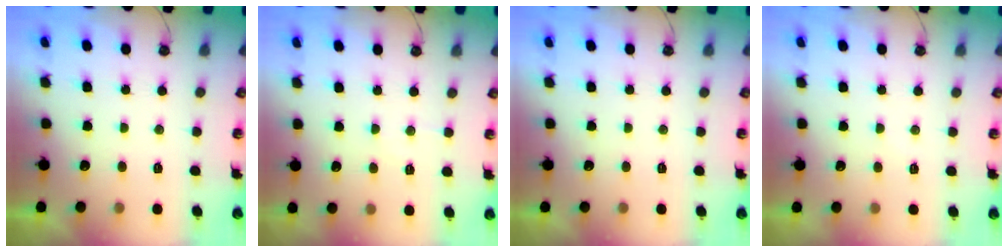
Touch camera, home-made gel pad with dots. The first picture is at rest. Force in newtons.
{"total": 3.4, "press": 3.4, "slide": 0.5}
{"total": 0.0}
{"total": 4.6, "press": 4.6, "slide": 0.6}